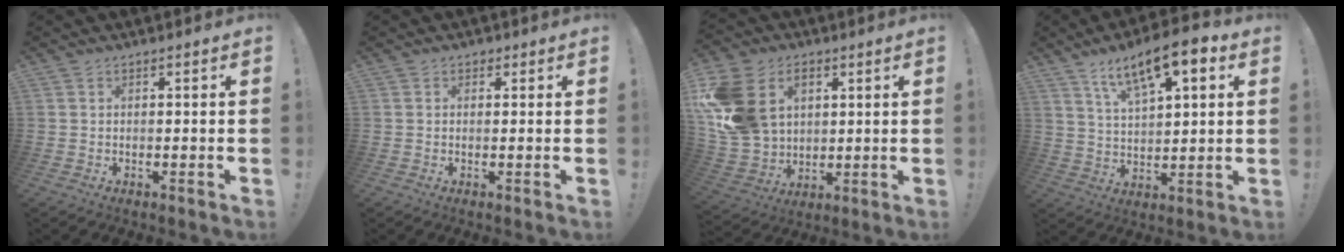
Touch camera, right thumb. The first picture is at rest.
{"total": 1.1, "force": [0.4, 0.9, 0.5], "torque": [0.002, -0.003, 0.005]}
{"total": 19.4, "force": [5.8, 14.6, 11.4], "torque": [-0.217, -0.023, 0.113]}
{"total": 13.2, "force": [7.6, 4.6, 9.8], "torque": [-0.157, -0.034, 0.127]}